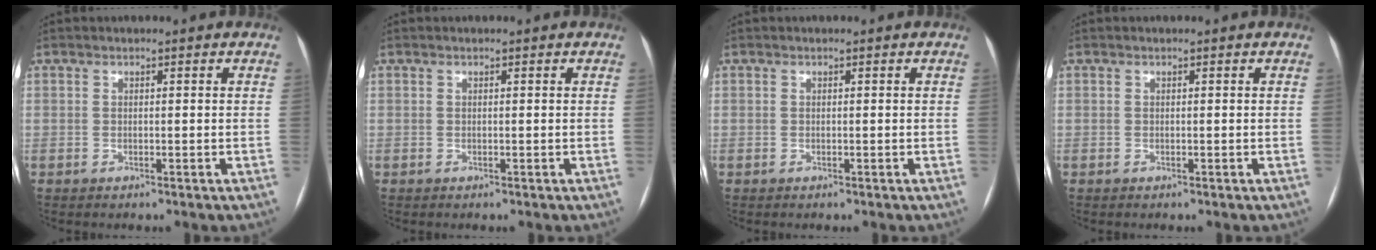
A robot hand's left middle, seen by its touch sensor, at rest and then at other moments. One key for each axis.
{"total": 0.0}
{"total": 0.0}
{"total": 0.0}